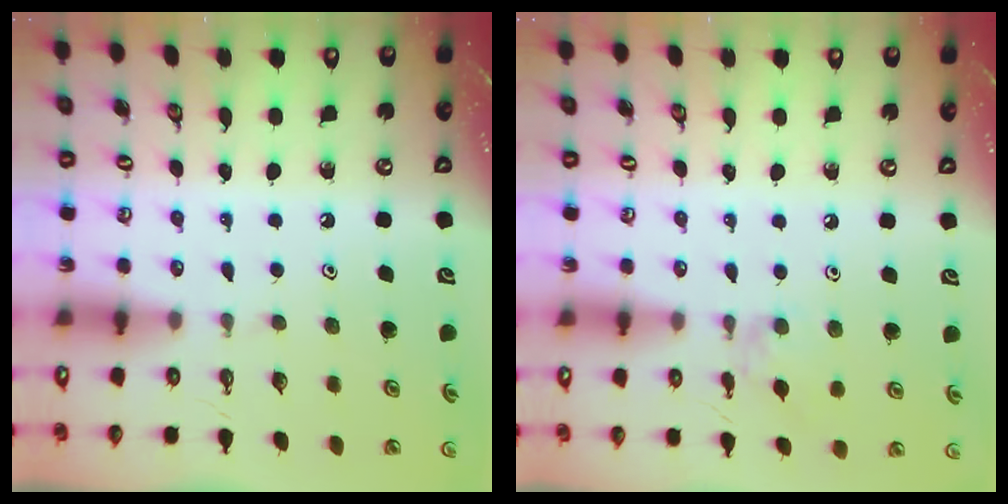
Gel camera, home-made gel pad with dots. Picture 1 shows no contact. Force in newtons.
{"total": 4.5, "press": 4.4, "slide": 0.6}